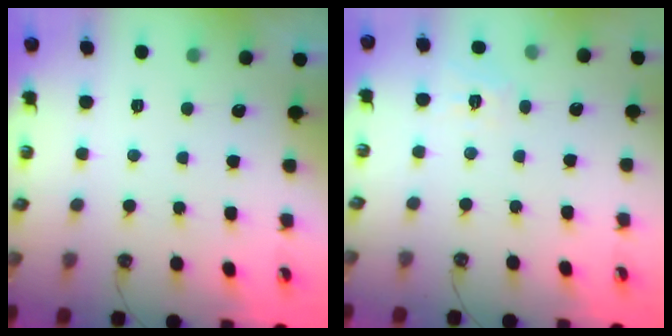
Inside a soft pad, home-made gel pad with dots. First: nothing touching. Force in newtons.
{"total": 5.7, "press": 5.7, "slide": 0.5}